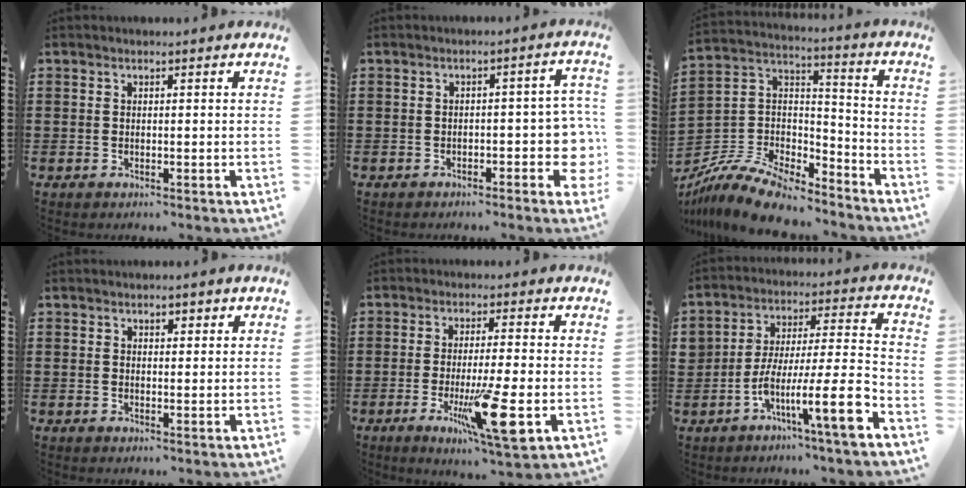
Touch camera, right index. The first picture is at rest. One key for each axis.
{"total": 5.2, "fx": -1.7, "fy": 2.4, "fz": 4.3, "tx": -0.056, "ty": 0.000, "tz": -0.032}
{"total": 9.7, "fx": -9.0, "fy": 2.3, "fz": 3.1, "tx": -0.082, "ty": 0.010, "tz": -0.182}
{"total": 1.4, "fx": 0.8, "fy": 0.9, "fz": 0.7, "tx": -0.009, "ty": 0.003, "tz": 0.013}
{"total": 11.6, "fx": -3.5, "fy": 1.4, "fz": 11.0, "tx": -0.202, "ty": -0.016, "tz": -0.059}
{"total": 11.8, "fx": -6.1, "fy": 1.3, "fz": 10.1, "tx": -0.179, "ty": 0.003, "tz": -0.113}